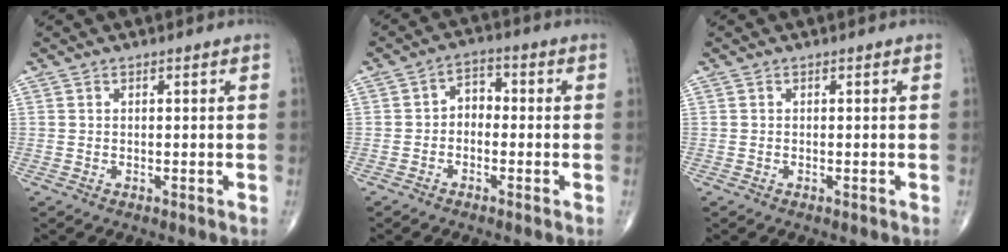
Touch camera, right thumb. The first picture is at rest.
{"total": 4.0, "force": [-0.8, 3.0, 2.5], "torque": [-0.022, 0.021, -0.029]}
{"total": 0.0}